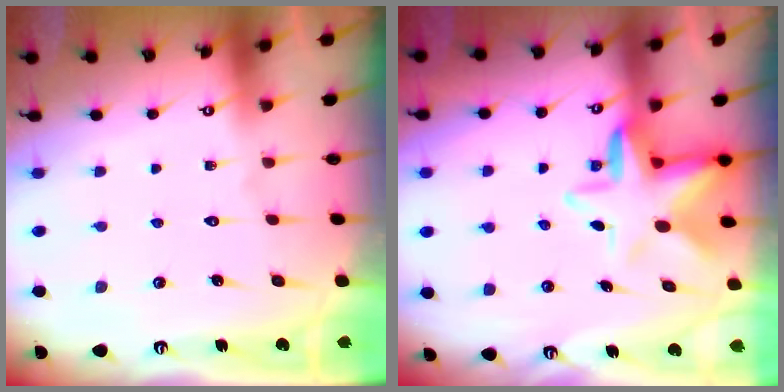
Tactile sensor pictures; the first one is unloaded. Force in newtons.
{"total": 9.0, "press": 8.9, "slide": 1.4}